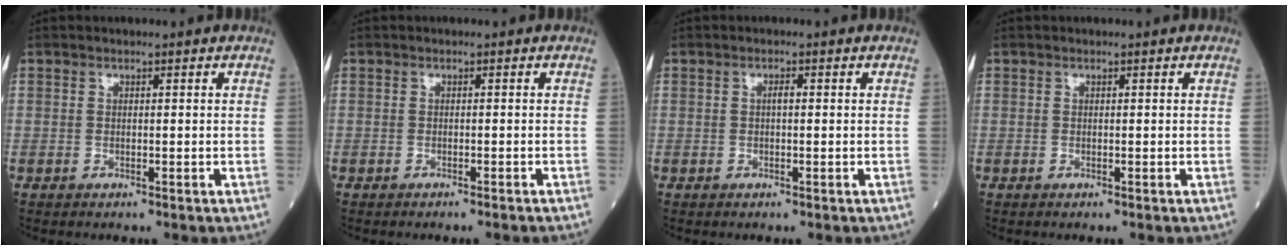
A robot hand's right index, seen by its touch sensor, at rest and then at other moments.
{"total": 1.8, "force": [-1.5, -0.4, 0.8], "torque": [-0.011, 0.002, -0.018]}
{"total": 0.9, "force": [0.0, 0.2, 0.9], "torque": [-0.016, 0.002, -0.001]}
{"total": 0.0}